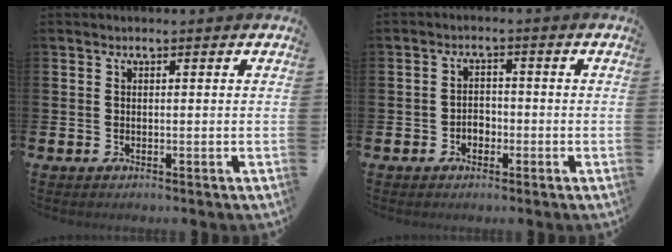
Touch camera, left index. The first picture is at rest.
{"total": 2.1, "force": [-1.1, 1.6, 0.7], "torque": [-0.016, 0.004, -0.026]}